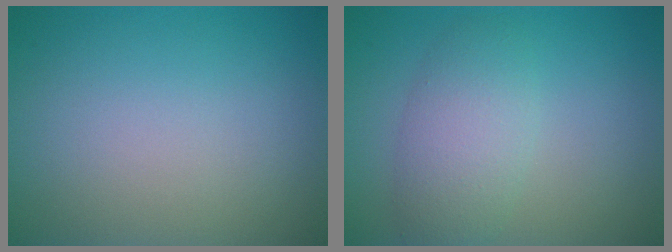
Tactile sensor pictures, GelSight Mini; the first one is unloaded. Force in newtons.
{"total": 3.9, "press": 3.9, "slide": 0.2}